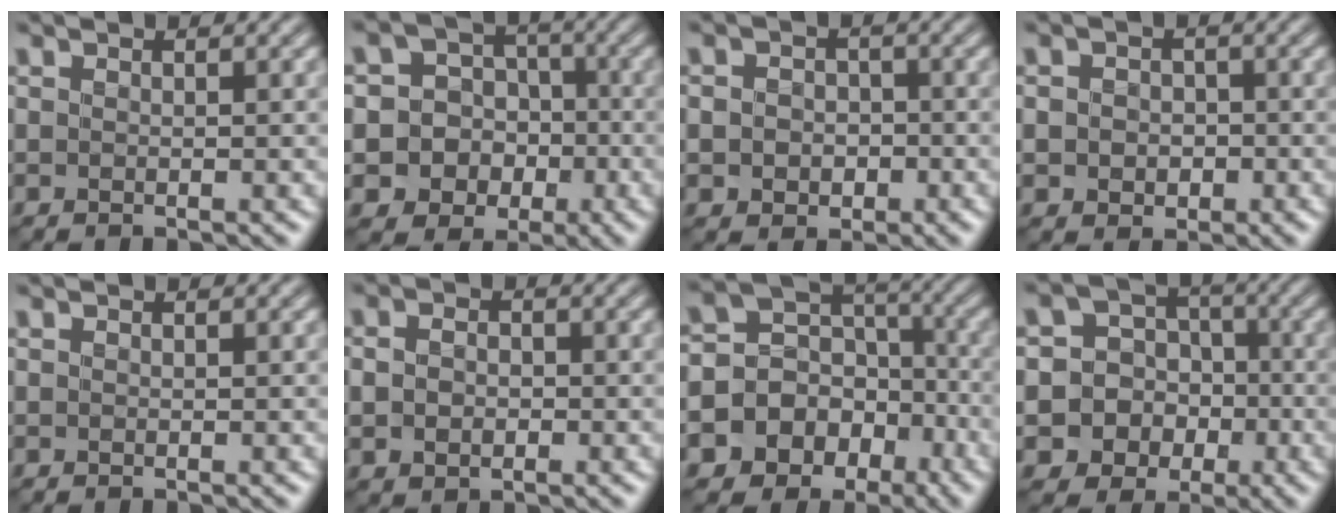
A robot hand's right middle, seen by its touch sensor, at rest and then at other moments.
{"total": 7.9, "force": [-2.7, 7.3, 1.7], "torque": [-0.024, 0.002, -0.059]}
{"total": 3.0, "force": [-0.5, 2.6, 1.4], "torque": [-0.004, -0.005, -0.014]}
{"total": 2.6, "force": [-0.4, 2.3, 1.3], "torque": [-0.008, -0.005, -0.010]}
{"total": 0.0}
{"total": 2.5, "force": [-0.2, 1.9, 1.5], "torque": [-0.028, -0.003, -0.002]}
{"total": 12.4, "force": [-6.3, 10.3, 3.0], "torque": [-0.069, -0.014, -0.112]}
{"total": 9.1, "force": [-3.1, 8.4, 1.7], "torque": [-0.036, -0.006, -0.069]}